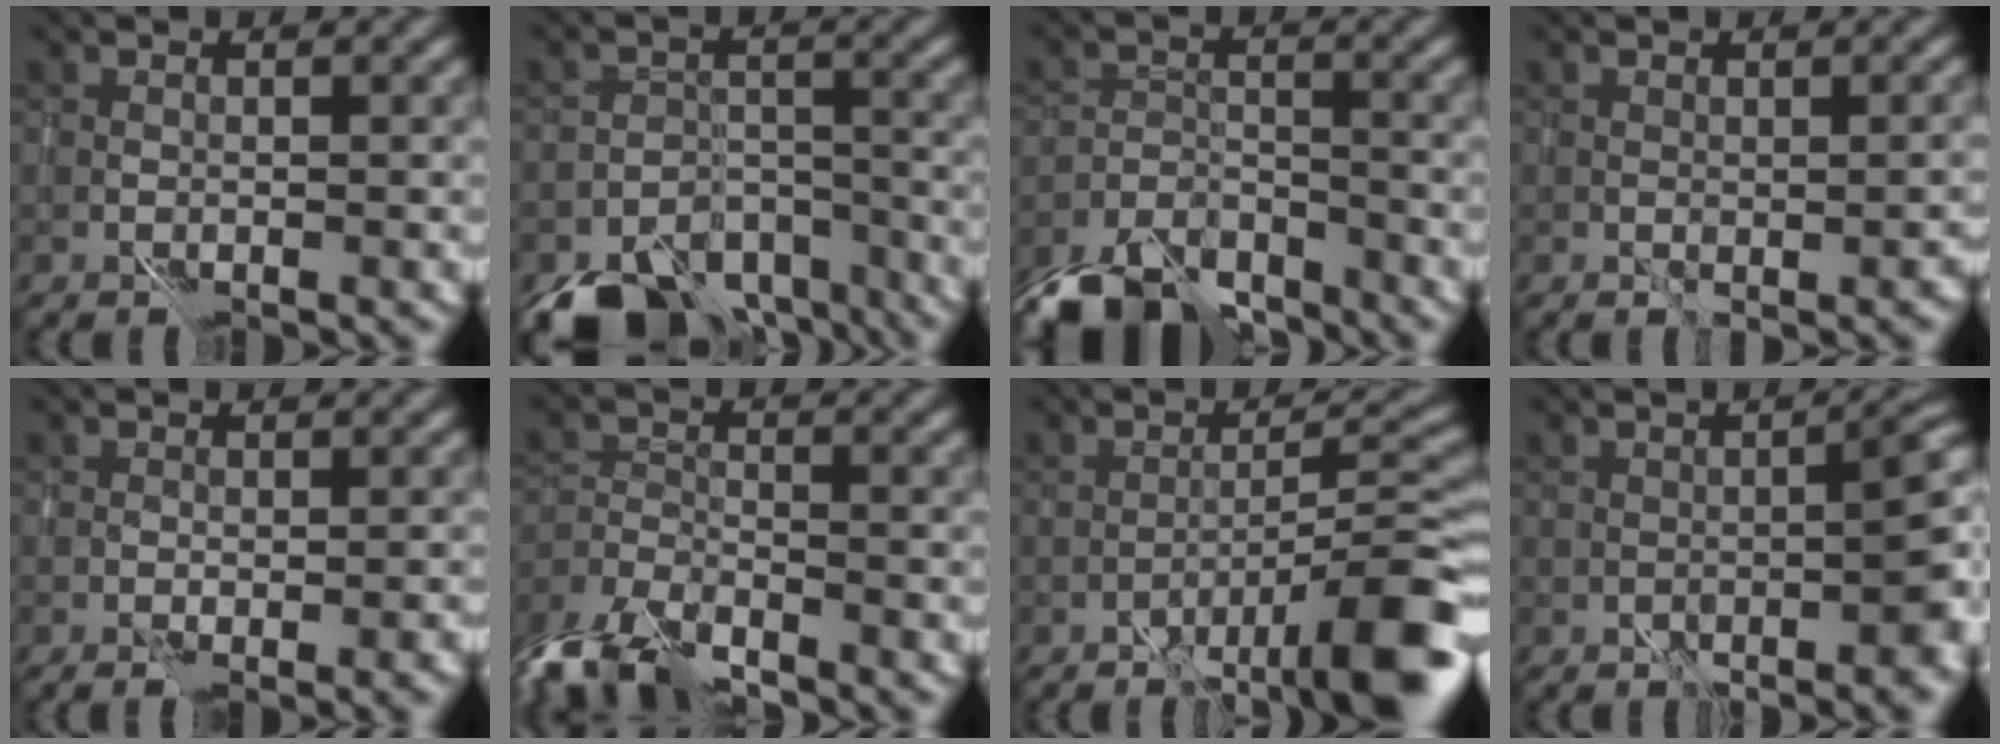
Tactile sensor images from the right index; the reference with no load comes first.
{"total": 8.4, "force": [-6.5, 4.2, 3.4], "torque": [-0.040, -0.008, -0.092]}
{"total": 7.2, "force": [-5.8, 3.0, 3.0], "torque": [-0.056, -0.012, -0.108]}
{"total": 0.8, "force": [0.3, 0.3, 0.7], "torque": [-0.005, 0.006, 0.016]}
{"total": 2.3, "force": [-0.8, 0.4, 2.1], "torque": [-0.036, -0.003, -0.002]}
{"total": 6.6, "force": [-5.6, 2.1, 2.9], "torque": [-0.058, -0.004, -0.109]}
{"total": 7.2, "force": [-3.0, 1.6, 6.4], "torque": [-0.087, 0.017, -0.044]}
{"total": 6.0, "force": [-0.9, 1.5, 5.7], "torque": [-0.059, 0.013, -0.004]}